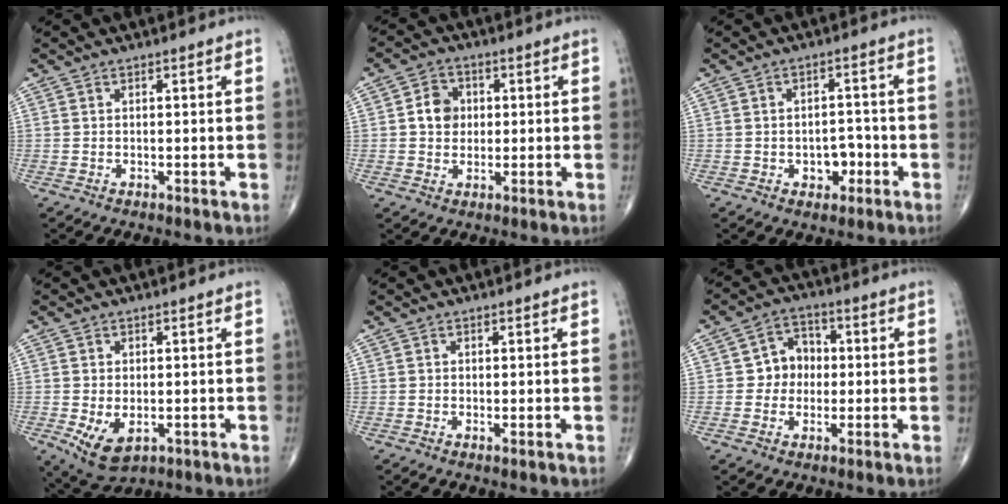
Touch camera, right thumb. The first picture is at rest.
{"total": 5.5, "force": [0.6, 4.7, 2.8], "torque": [-0.026, 0.007, 0.004]}
{"total": 4.7, "force": [-1.6, 3.3, 2.9], "torque": [-0.015, 0.019, -0.020]}
{"total": 6.7, "force": [-1.6, 4.0, 5.1], "torque": [-0.090, -0.011, -0.015]}
{"total": 0.5, "force": [-0.1, 0.2, 0.5], "torque": [-0.011, -0.003, -0.003]}
{"total": 6.5, "force": [-0.1, 5.8, 2.9], "torque": [-0.009, 0.018, -0.012]}